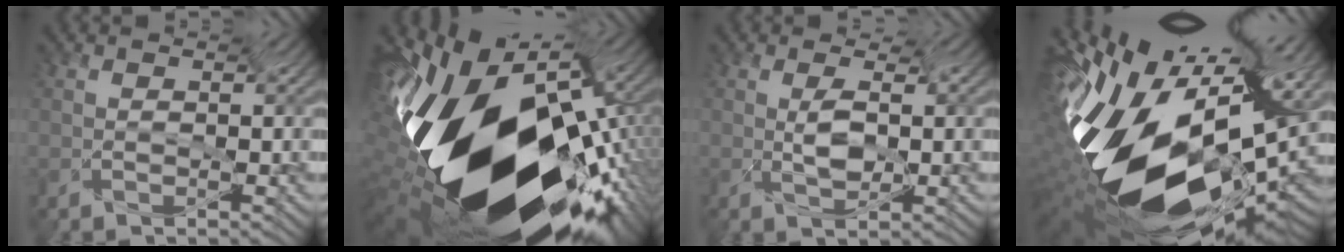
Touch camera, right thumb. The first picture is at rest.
{"total": 18.6, "force": [-7.2, 10.4, 13.6], "torque": [-0.253, -0.089, -0.098]}
{"total": 1.9, "force": [-1.4, 0.2, 1.3], "torque": [-0.031, -0.003, -0.026]}
{"total": 15.5, "force": [-3.9, 6.6, 13.5], "torque": [-0.264, -0.085, -0.050]}